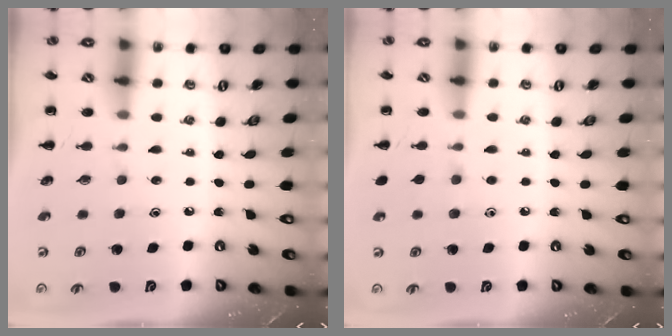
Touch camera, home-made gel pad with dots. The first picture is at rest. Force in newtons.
{"total": 3.7, "press": 3.5, "slide": 1.2}